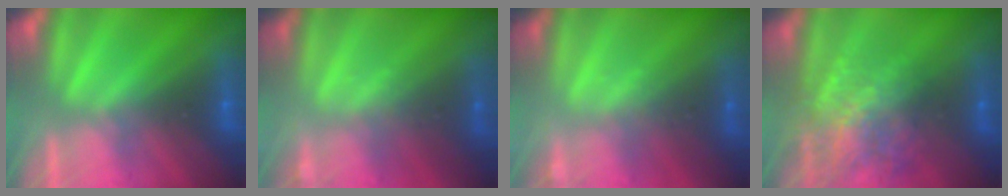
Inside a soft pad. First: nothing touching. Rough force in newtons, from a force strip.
{"total": 1.9}
{"total": 1.9}
{"total": 7.4}